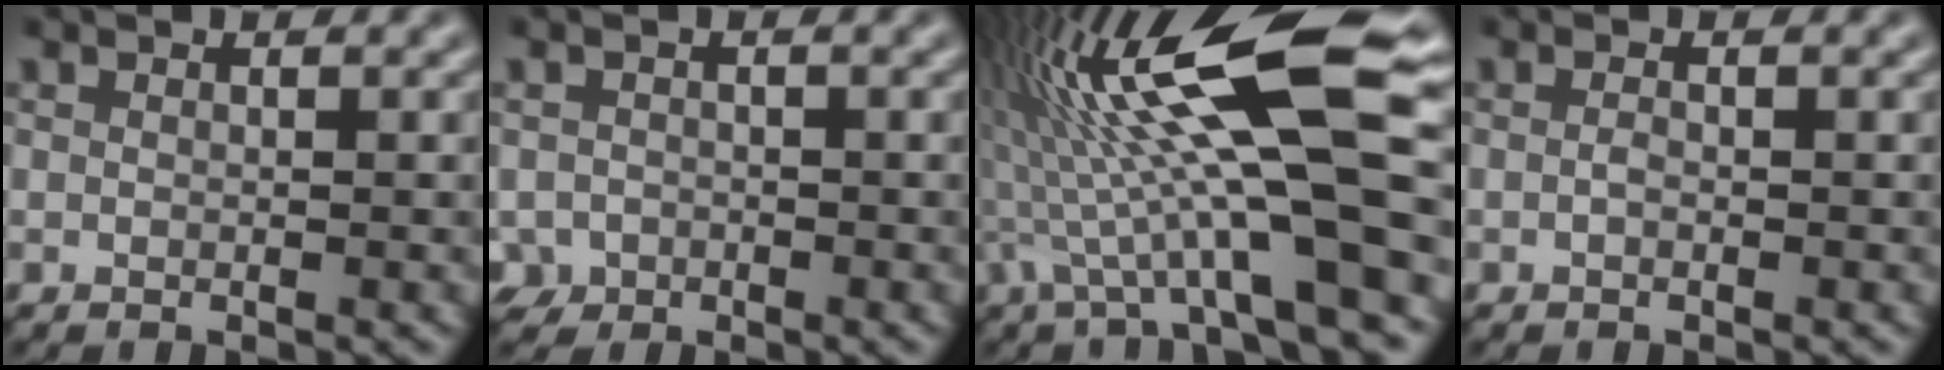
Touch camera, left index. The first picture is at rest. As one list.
[{"total": 2.2, "force": [-1.4, 1.7, 0.2], "torque": [0.002, 0.000, -0.028]}, {"total": 13.9, "force": [-0.2, 2.0, 13.8], "torque": [-0.240, 0.035, 0.002]}, {"total": 0.6, "force": [-0.3, 0.2, 0.5], "torque": [-0.012, 0.000, -0.006]}]